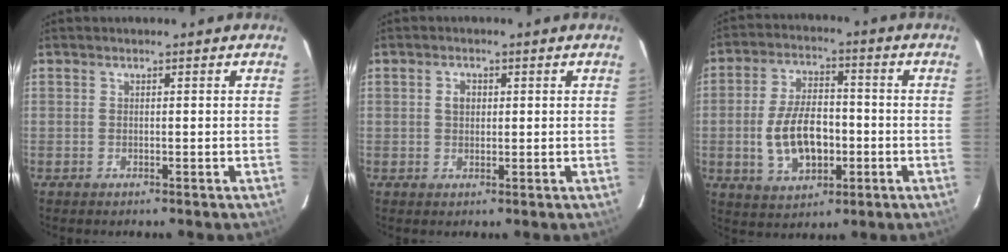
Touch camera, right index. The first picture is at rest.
{"total": 2.1, "force": [0.5, 1.7, 1.3], "torque": [-0.022, 0.007, 0.007]}
{"total": 11.8, "force": [-2.4, 6.6, 9.4], "torque": [-0.193, 0.009, -0.030]}